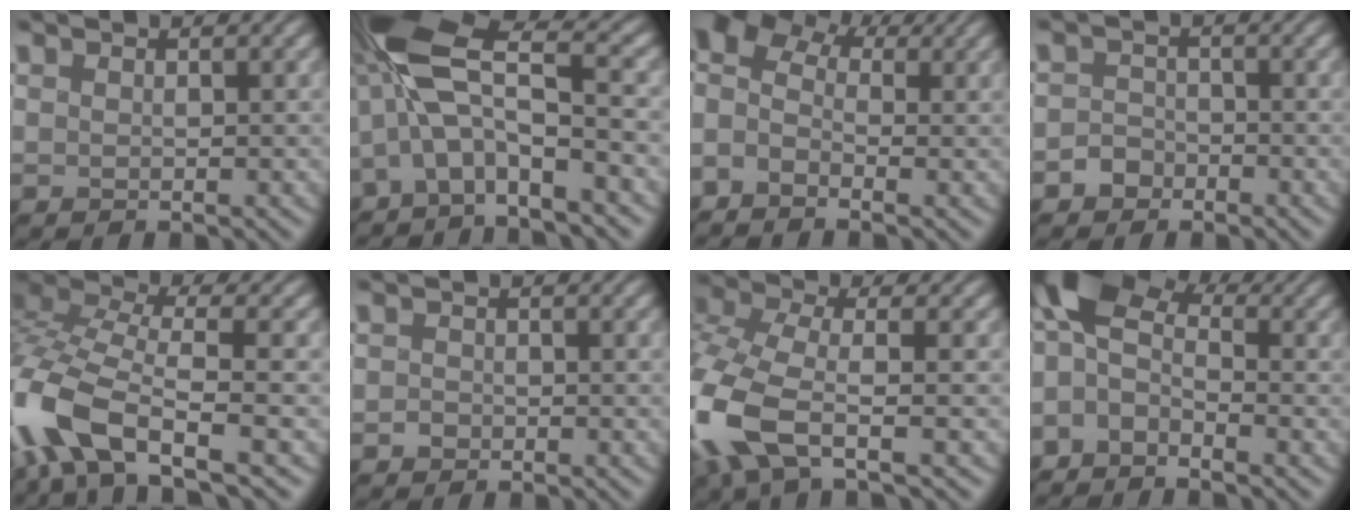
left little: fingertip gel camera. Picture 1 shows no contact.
{"total": 8.3, "force": [-2.5, 3.0, 7.3], "torque": [-0.148, 0.020, -0.063]}
{"total": 5.7, "force": [0.1, 4.3, 3.8], "torque": [-0.087, 0.029, -0.010]}
{"total": 2.0, "force": [-1.8, 1.0, -0.3], "torque": [0.012, -0.001, -0.031]}
{"total": 10.4, "force": [-5.0, 4.1, 8.1], "torque": [-0.191, -0.003, -0.105]}
{"total": 1.0, "force": [-0.9, 0.5, -0.1], "torque": [0.000, -0.003, -0.011]}
{"total": 8.8, "force": [-4.0, 3.7, 6.9], "torque": [-0.188, -0.011, -0.087]}
{"total": 6.5, "force": [-1.2, 3.7, 5.2], "torque": [-0.117, 0.020, -0.038]}